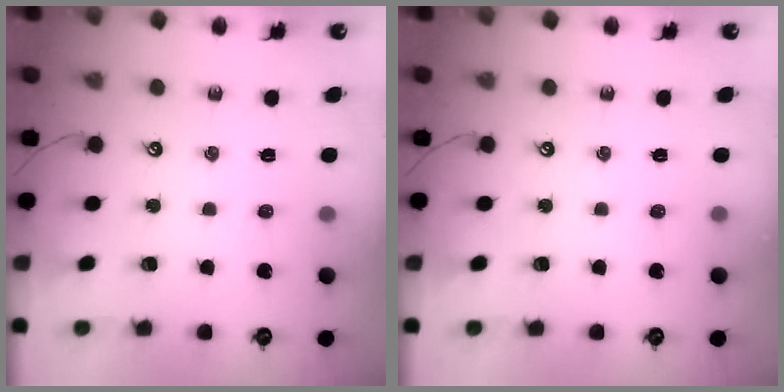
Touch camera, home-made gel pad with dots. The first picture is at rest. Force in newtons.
{"total": 0.0}